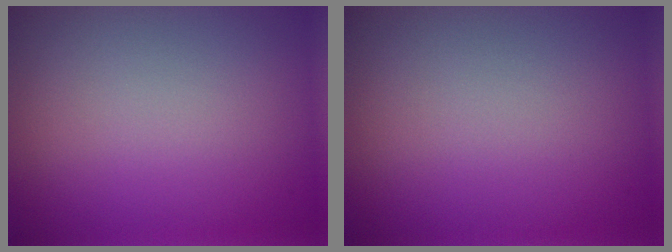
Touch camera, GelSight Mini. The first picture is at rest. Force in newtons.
{"total": 0.0}